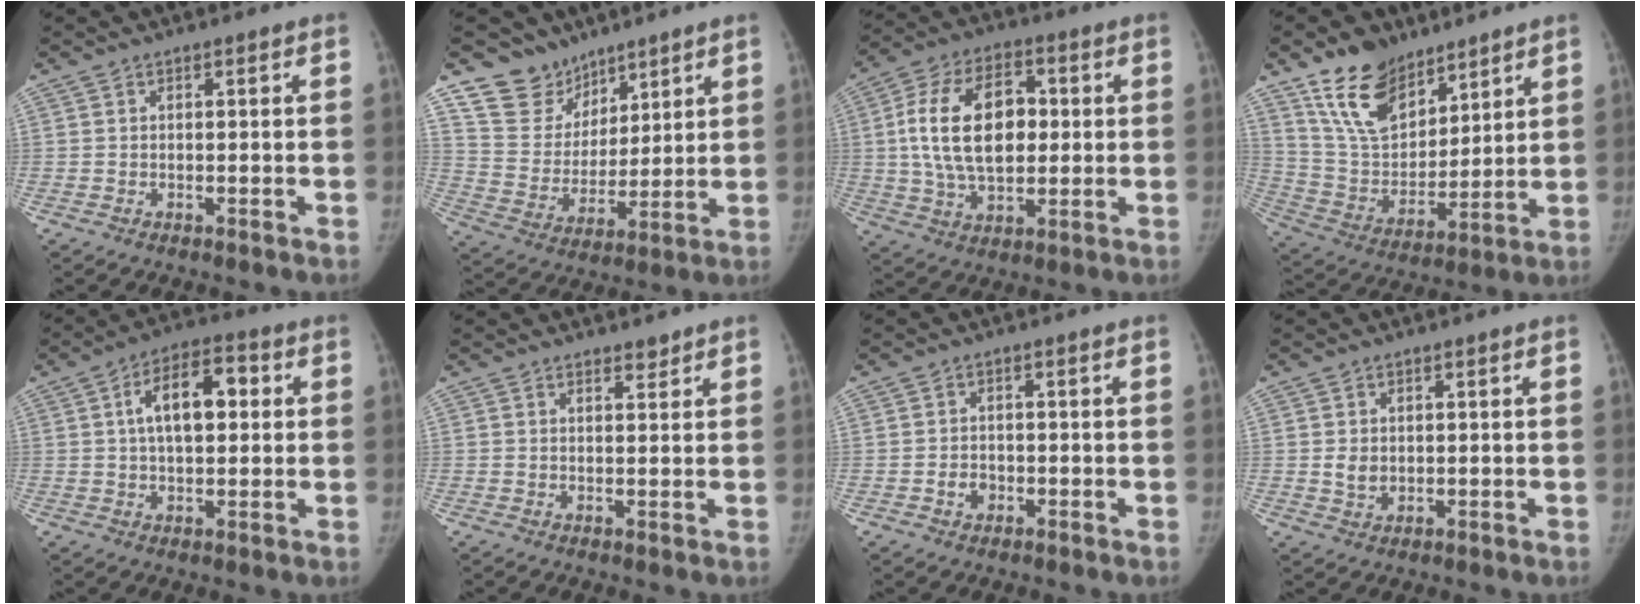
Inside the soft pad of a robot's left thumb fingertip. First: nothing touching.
{"total": 11.4, "force": [8.5, 7.5, 0.6], "torque": [0.030, -0.069, 0.174]}
{"total": 17.5, "force": [1.9, 10.7, 13.8], "torque": [-0.225, 0.014, 0.033]}
{"total": 15.9, "force": [10.9, 8.9, 7.4], "torque": [-0.095, -0.057, 0.217]}
{"total": 11.2, "force": [2.1, 6.0, 9.2], "torque": [-0.136, 0.020, 0.026]}
{"total": 1.5, "force": [1.4, 0.6, 0.4], "torque": [0.007, -0.011, 0.020]}
{"total": 2.8, "force": [-1.0, 2.2, 1.2], "torque": [-0.010, 0.010, -0.015]}
{"total": 3.1, "force": [0.2, 2.5, 1.7], "torque": [-0.018, -0.003, 0.012]}